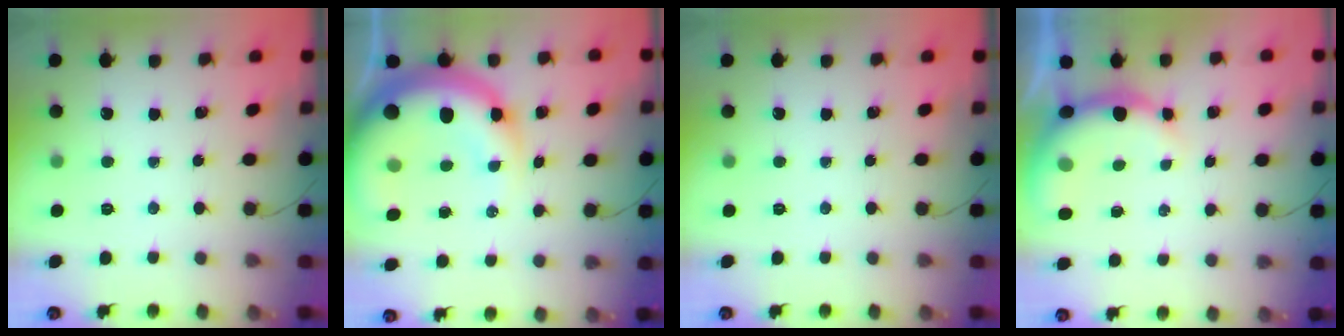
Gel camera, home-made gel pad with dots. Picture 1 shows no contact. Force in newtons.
{"total": 17.1, "press": 16.7, "slide": 3.6}
{"total": 0.0}
{"total": 7.9, "press": 7.7, "slide": 1.4}